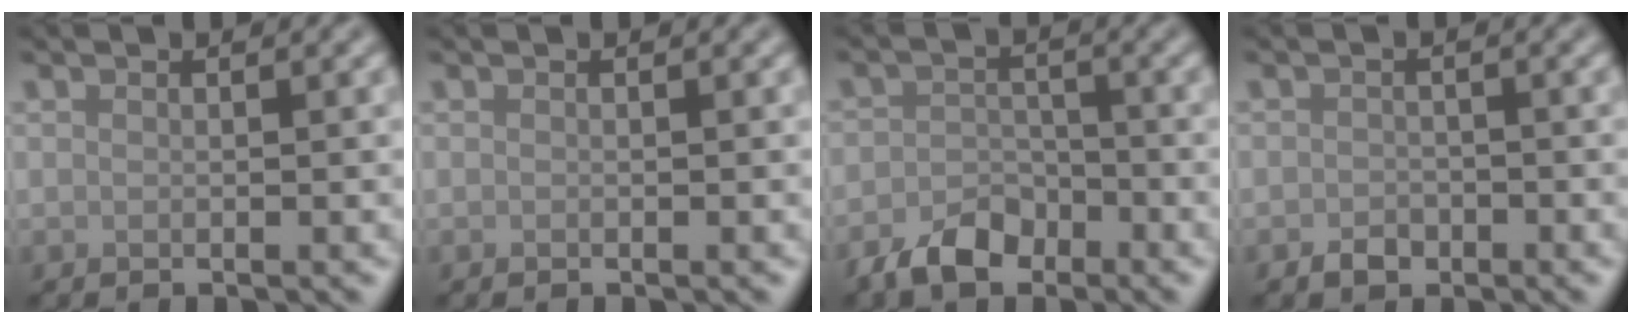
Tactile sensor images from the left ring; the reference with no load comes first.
{"total": 0.0}
{"total": 3.7, "force": [-2.5, 2.2, 1.6], "torque": [-0.025, 0.000, -0.052]}
{"total": 1.5, "force": [-0.8, 1.1, 0.5], "torque": [-0.002, -0.001, -0.017]}